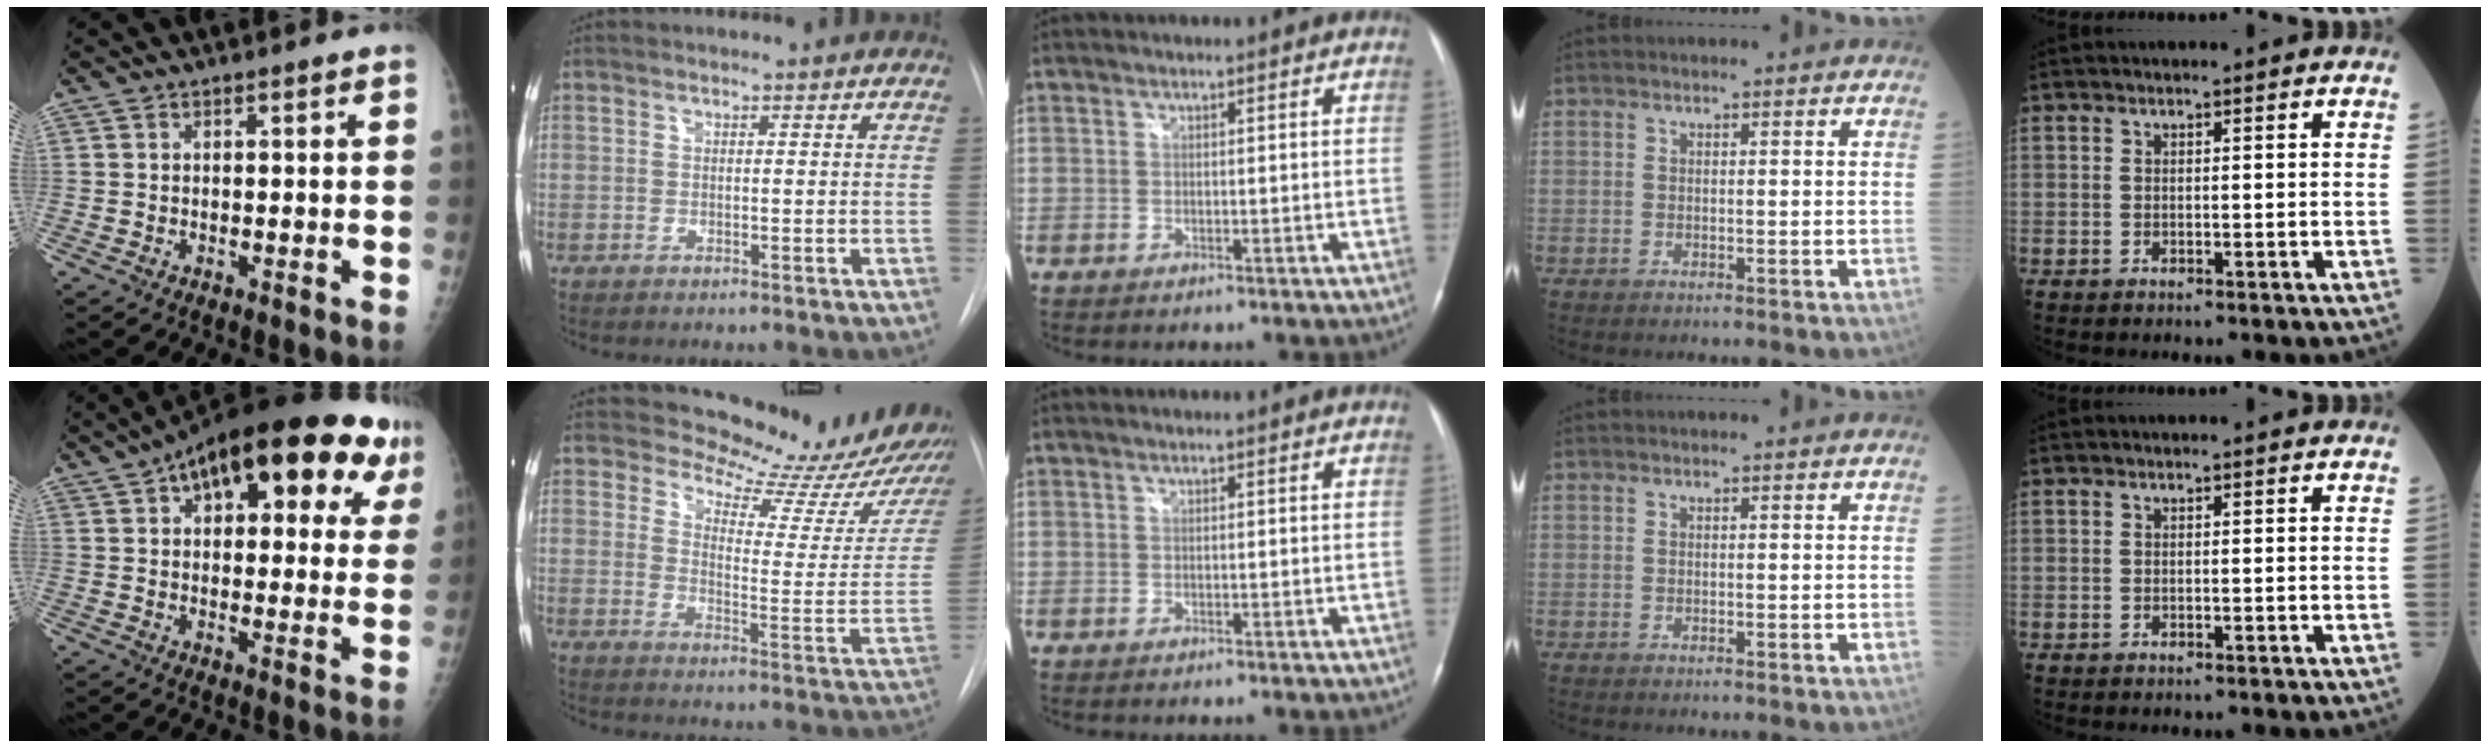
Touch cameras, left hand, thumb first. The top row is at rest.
{"thumb": {"total": 26.3, "force": [12.0, 11.7, 20.2], "torque": [-0.264, 0.022, 0.164]}, "index": {"total": 18.2, "force": [16.5, 4.9, 5.9], "torque": [-0.060, -0.080, 0.189]}}